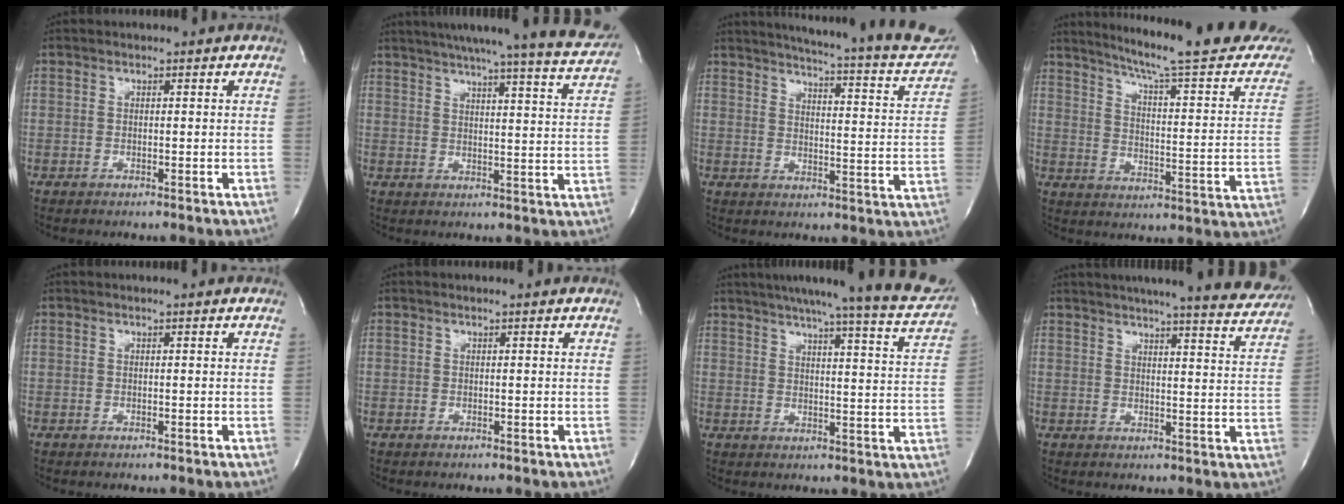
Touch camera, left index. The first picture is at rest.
{"total": 22.0, "force": [20.0, 0.2, 9.1], "torque": [-0.135, -0.056, 0.235]}
{"total": 24.6, "force": [22.3, 2.5, 10.1], "torque": [-0.143, -0.082, 0.255]}
{"total": 24.3, "force": [21.3, 0.2, 11.6], "torque": [-0.171, -0.077, 0.272]}
{"total": 1.4, "force": [1.4, -0.1, 0.5], "torque": [-0.015, 0.004, 0.013]}
{"total": 1.6, "force": [1.5, -0.1, 0.6], "torque": [-0.016, 0.005, 0.014]}
{"total": 22.9, "force": [20.3, 1.1, 10.5], "torque": [-0.149, -0.050, 0.238]}
{"total": 21.2, "force": [19.0, 1.7, 9.2], "torque": [-0.129, -0.046, 0.218]}